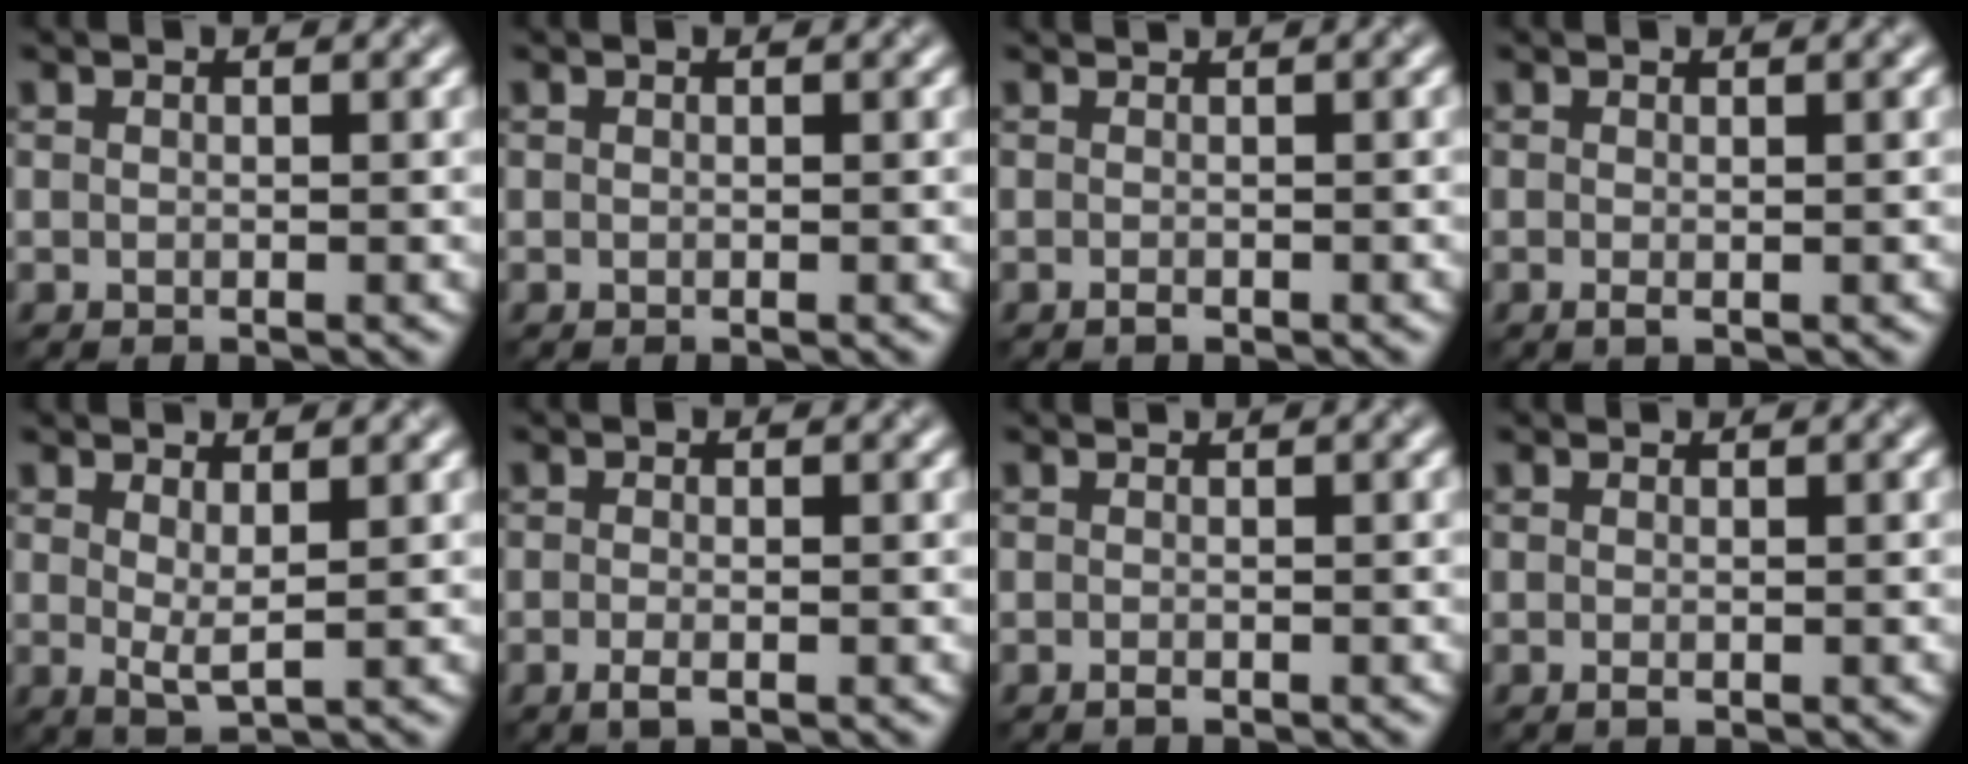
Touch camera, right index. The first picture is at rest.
{"total": 0.0}
{"total": 1.0, "force": [-0.2, 0.3, 1.0], "torque": [-0.016, 0.004, -0.003]}
{"total": 1.6, "force": [0.0, 0.4, 1.5], "torque": [-0.019, 0.000, -0.002]}
{"total": 1.9, "force": [0.8, 0.4, 1.7], "torque": [-0.032, -0.012, 0.017]}
{"total": 1.3, "force": [-0.6, 0.4, 1.0], "torque": [-0.022, -0.003, -0.014]}
{"total": 1.0, "force": [-0.5, 0.3, 0.8], "torque": [-0.014, 0.000, -0.009]}
{"total": 0.9, "force": [-0.3, 0.2, 0.8], "torque": [-0.016, -0.001, -0.005]}